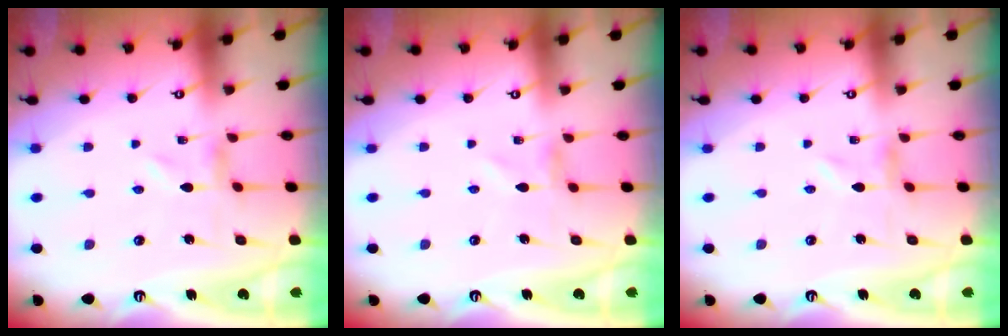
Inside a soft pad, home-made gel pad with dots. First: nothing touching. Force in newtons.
{"total": 0.7, "press": 0.7, "slide": 0.1}
{"total": 0.0}